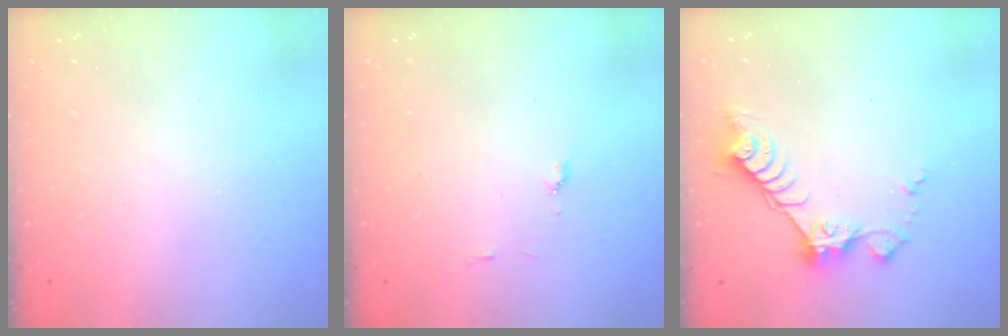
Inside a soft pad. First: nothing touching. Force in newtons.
{"total": 5.7, "press": 5.7, "slide": 0.6}
{"total": 9.4, "press": 9.4, "slide": 0.5}